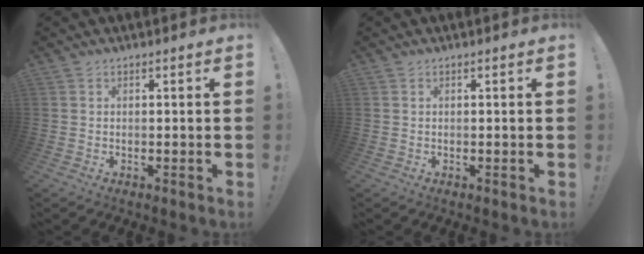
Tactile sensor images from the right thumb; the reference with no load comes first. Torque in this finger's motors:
{"motor_torque": [-0.12, 0.12, 0.08, -0.10, 0.07]}